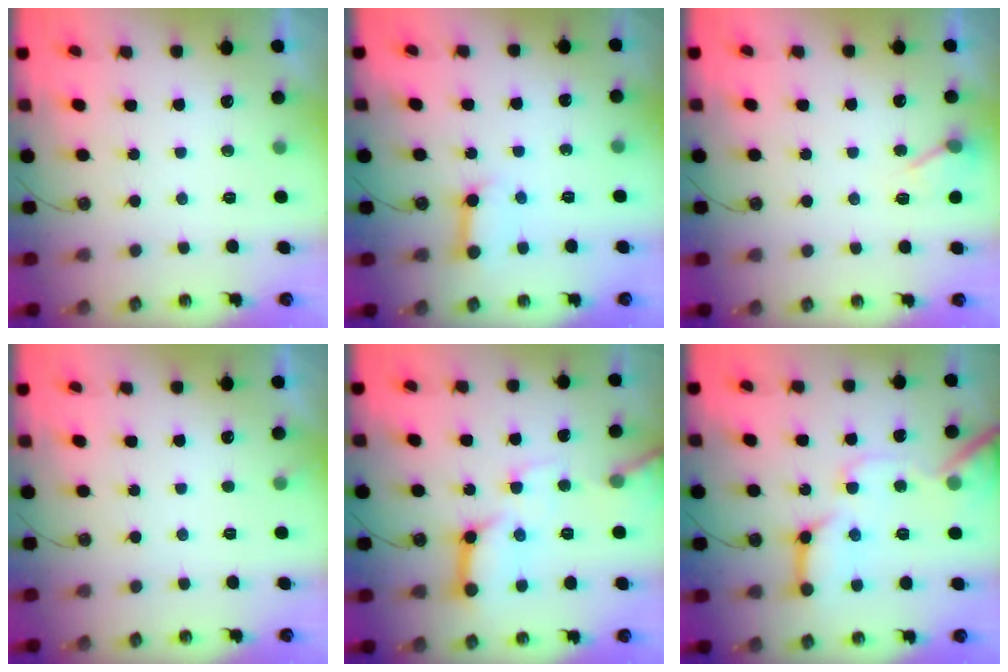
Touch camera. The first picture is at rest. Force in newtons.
{"total": 7.0, "press": 7.0, "slide": 0.8}
{"total": 6.1, "press": 6.0, "slide": 0.9}
{"total": 4.0, "press": 4.0, "slide": 0.4}
{"total": 14.8, "press": 14.7, "slide": 1.6}
{"total": 16.5, "press": 16.4, "slide": 1.9}